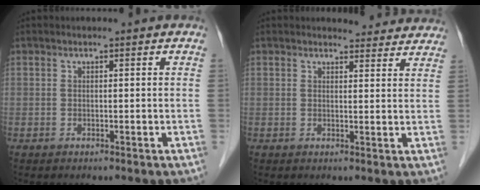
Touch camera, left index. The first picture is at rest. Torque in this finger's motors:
{"motor_torque": [0.73, -0.86, 0.06, 0.00]}